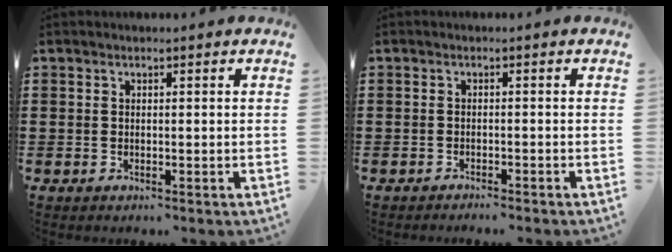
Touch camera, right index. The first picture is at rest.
{"total": 1.1, "force": [-1.1, -0.1, 0.1], "torque": [-0.004, -0.001, -0.023]}